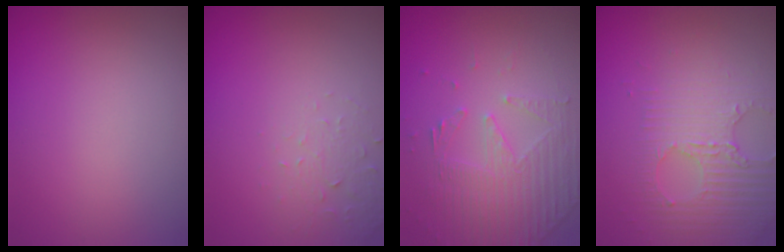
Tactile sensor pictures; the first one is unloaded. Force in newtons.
{"total": 1.9, "press": 1.8, "slide": 0.4}
{"total": 5.0, "press": 3.5, "slide": 3.6}
{"total": 3.5, "press": 3.4, "slide": 0.8}